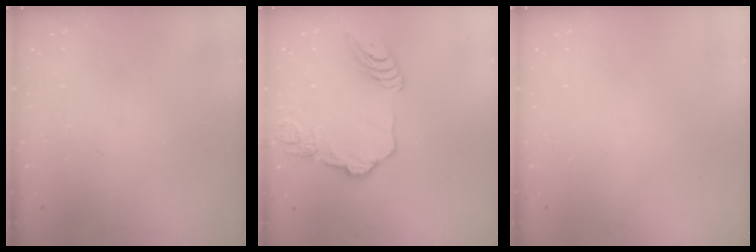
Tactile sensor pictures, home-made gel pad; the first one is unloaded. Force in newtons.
{"total": 16.2, "press": 16.1, "slide": 1.6}
{"total": 0.0}